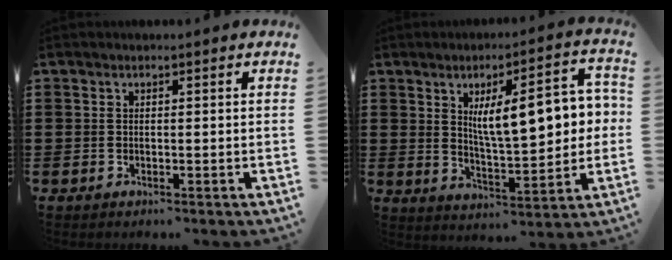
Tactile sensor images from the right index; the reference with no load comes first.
{"total": 11.2, "force": [2.8, 4.1, 10.1], "torque": [-0.151, -0.005, 0.039]}